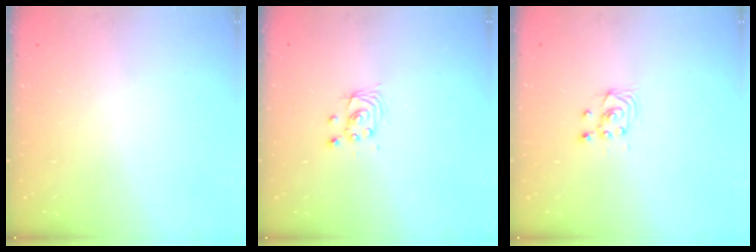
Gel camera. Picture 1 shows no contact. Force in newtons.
{"total": 2.7, "press": 2.7, "slide": 0.2}
{"total": 3.1, "press": 2.8, "slide": 1.3}